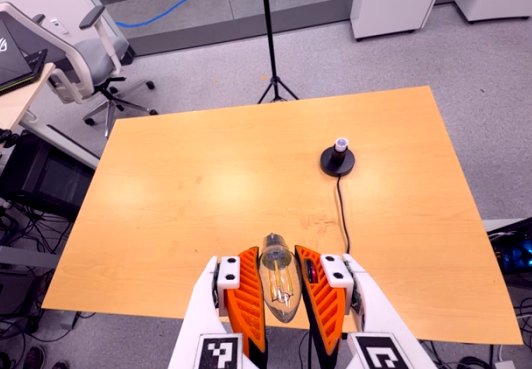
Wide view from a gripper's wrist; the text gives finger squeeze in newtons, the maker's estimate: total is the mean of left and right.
{"total": 19.9, "left": 21.2, "right": 18.6}